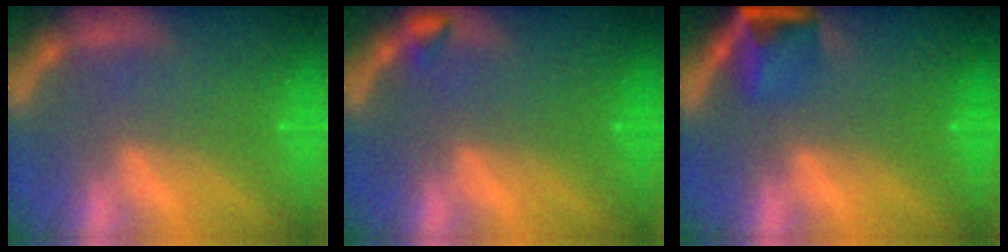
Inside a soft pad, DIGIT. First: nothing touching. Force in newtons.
{"total": 0.9}
{"total": 4.9}